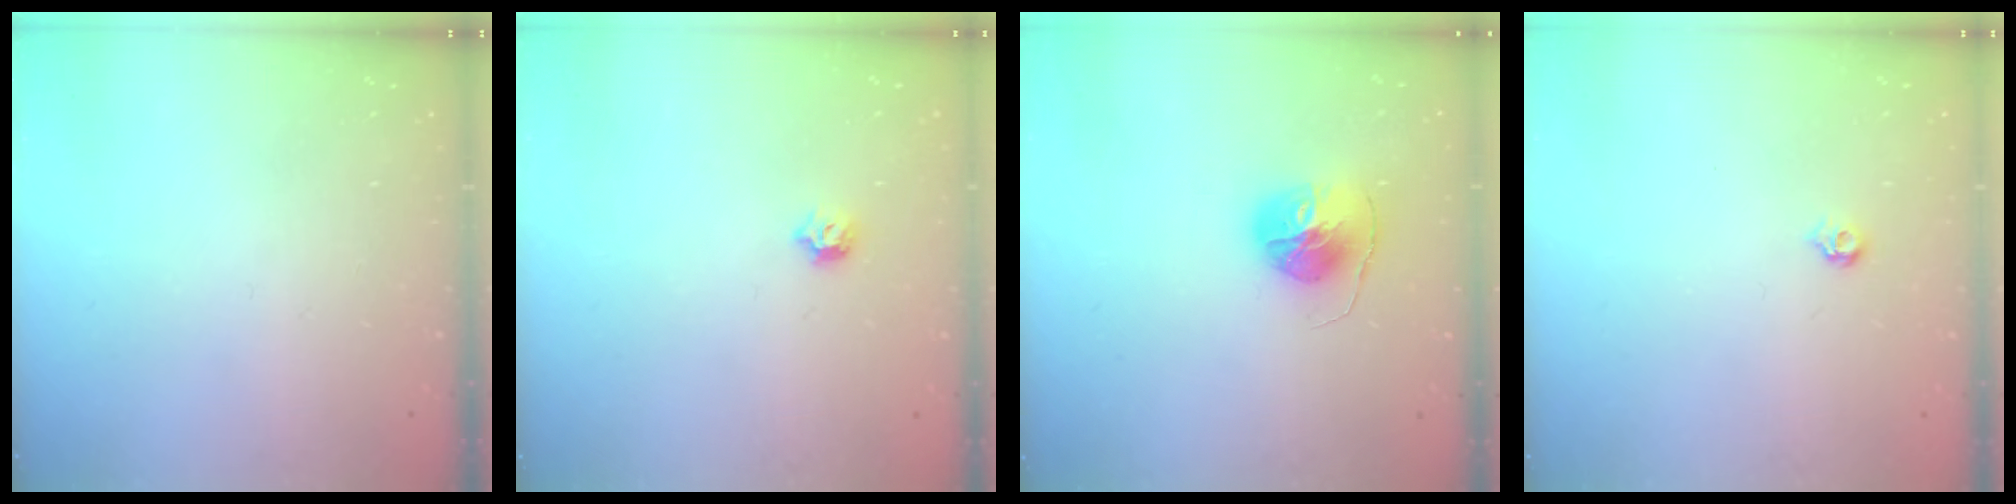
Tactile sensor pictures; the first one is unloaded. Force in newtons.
{"total": 6.1, "press": 6.0, "slide": 1.1}
{"total": 10.1, "press": 10.1, "slide": 0.2}
{"total": 4.2, "press": 4.1, "slide": 0.8}